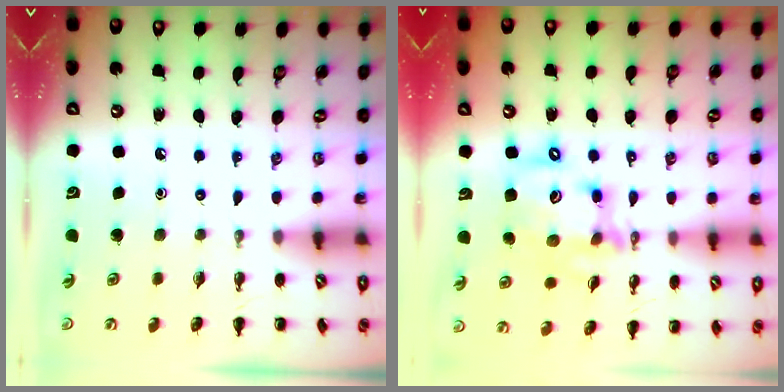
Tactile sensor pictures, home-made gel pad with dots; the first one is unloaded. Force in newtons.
{"total": 15.1, "press": 14.6, "slide": 3.6}